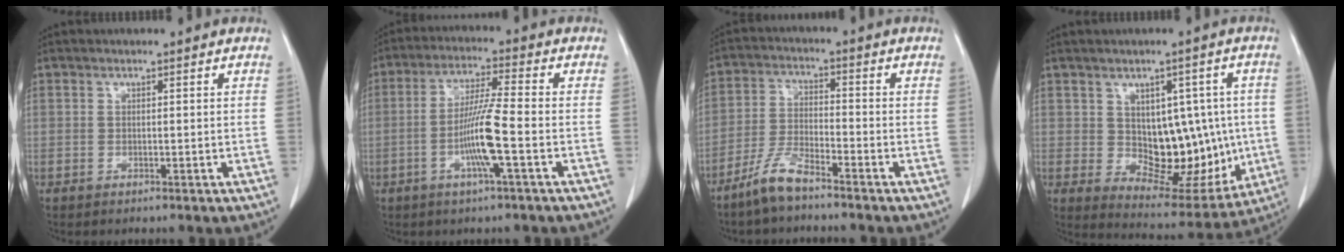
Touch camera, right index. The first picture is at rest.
{"total": 8.7, "force": [-2.5, -0.4, 8.3], "torque": [-0.162, -0.004, -0.051]}
{"total": 5.9, "force": [-4.9, 0.8, 3.3], "torque": [-0.074, -0.010, -0.105]}
{"total": 13.6, "force": [-0.3, 7.8, 11.2], "torque": [-0.130, 0.013, 0.023]}